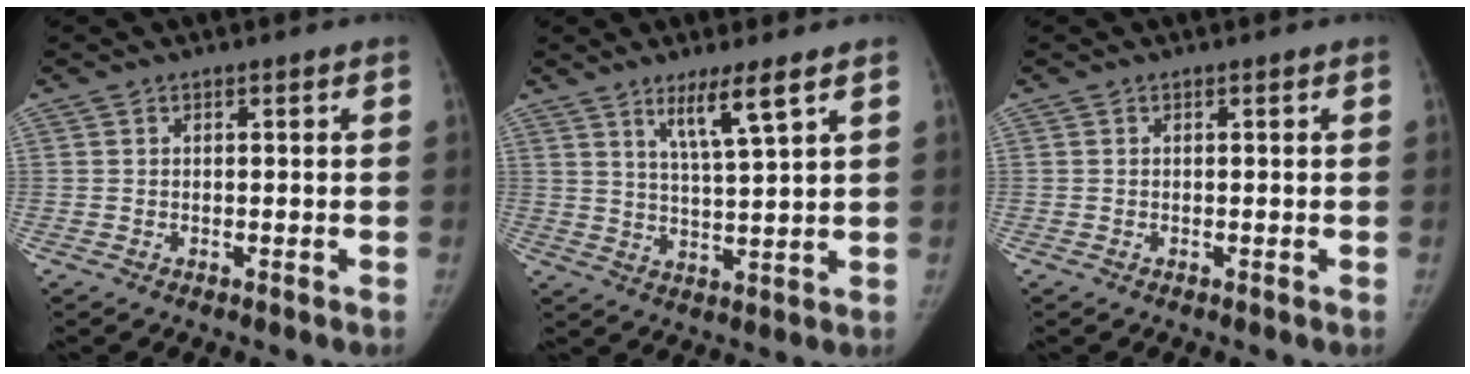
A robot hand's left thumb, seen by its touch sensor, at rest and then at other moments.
{"total": 7.0, "force": [4.3, 0.1, 5.5], "torque": [-0.102, -0.034, 0.083]}
{"total": 0.0}